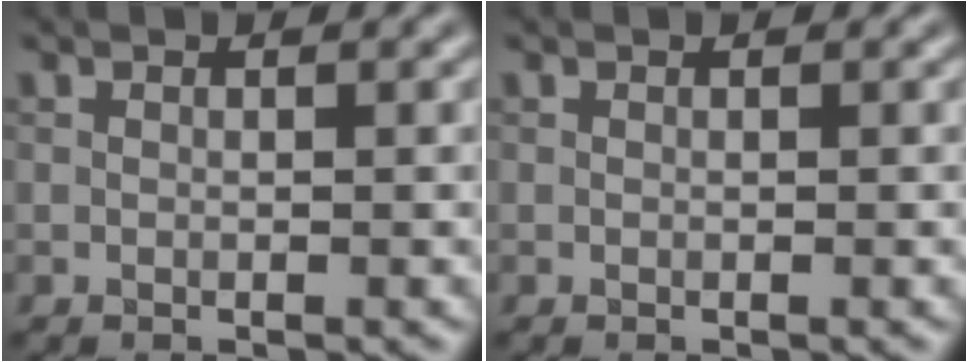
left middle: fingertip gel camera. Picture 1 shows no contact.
{"total": 0.0}